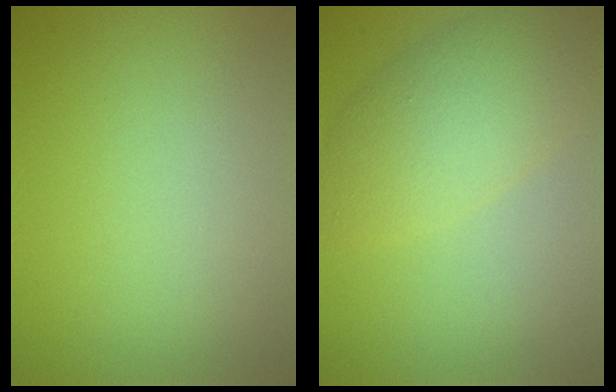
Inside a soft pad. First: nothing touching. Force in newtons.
{"total": 5.1, "press": 5.1, "slide": 0.2}